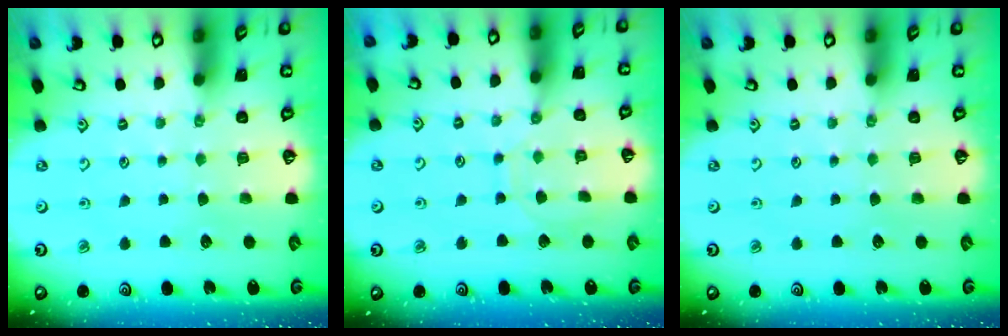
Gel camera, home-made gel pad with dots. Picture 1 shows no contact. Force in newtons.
{"total": 8.1, "press": 8.1, "slide": 0.6}
{"total": 0.0}